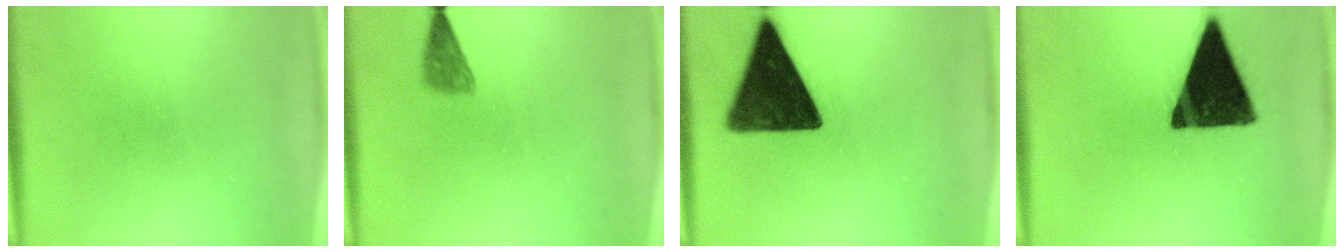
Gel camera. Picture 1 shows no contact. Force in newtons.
{"total": 2.1}
{"total": 14.8}
{"total": 17.1}